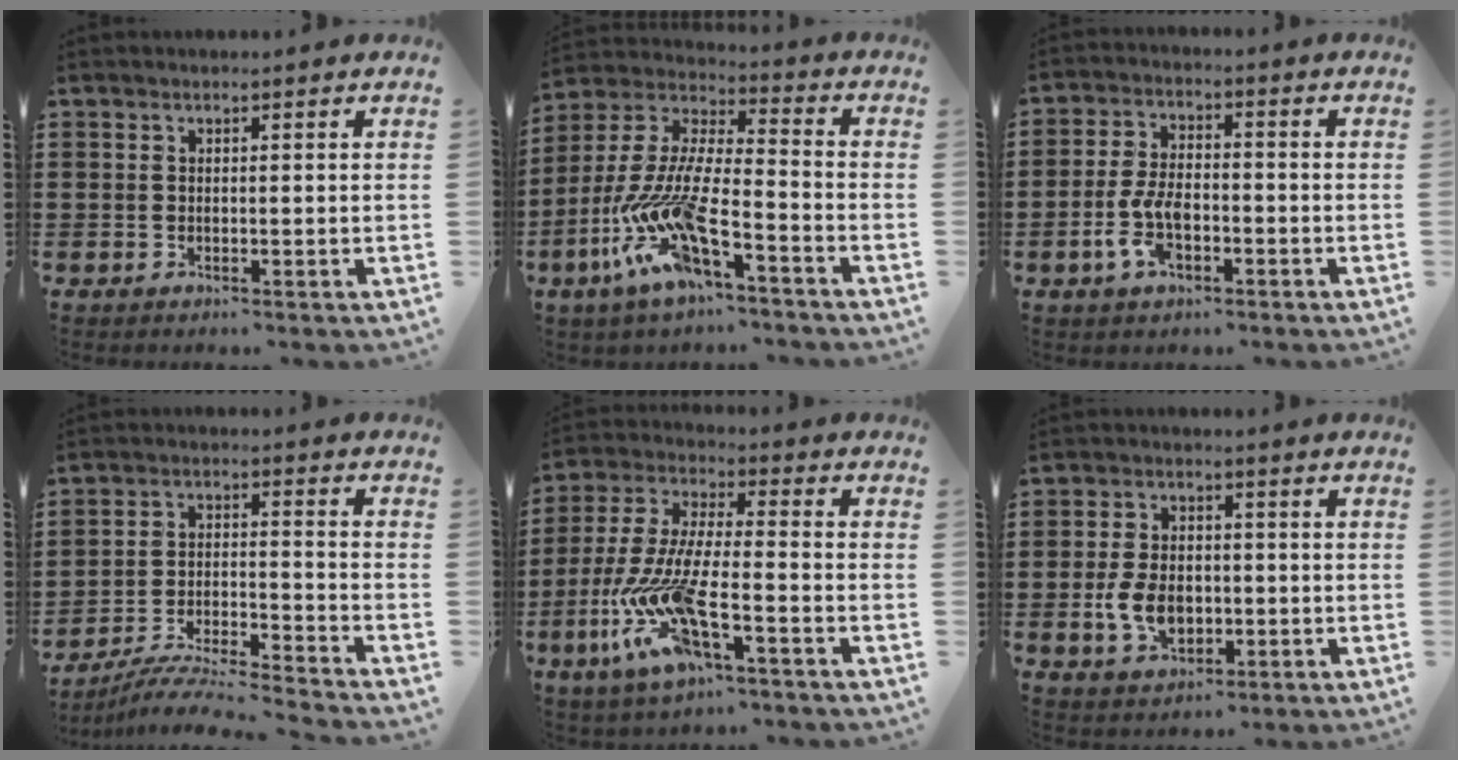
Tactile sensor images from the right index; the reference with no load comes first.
{"total": 12.6, "force": [-8.4, 2.3, 9.0], "torque": [-0.209, -0.016, -0.174]}
{"total": 7.0, "force": [-2.4, 3.6, 5.4], "torque": [-0.133, -0.001, -0.053]}
{"total": 6.2, "force": [-5.9, -0.5, 1.9], "torque": [-0.042, -0.012, -0.116]}
{"total": 12.7, "force": [-7.1, 3.0, 10.0], "torque": [-0.243, -0.017, -0.146]}
{"total": 6.8, "force": [-1.3, 4.4, 5.0], "torque": [-0.120, -0.001, -0.027]}